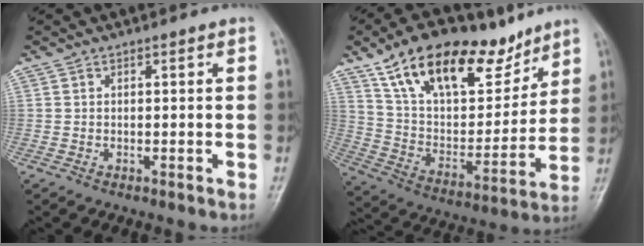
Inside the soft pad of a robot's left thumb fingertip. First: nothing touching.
{"total": 24.5, "force": [16.0, 11.6, 14.4], "torque": [-0.196, -0.042, 0.279]}